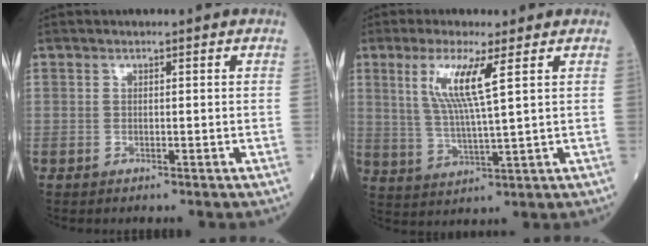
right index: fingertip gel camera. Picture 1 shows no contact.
{"total": 7.9, "force": [3.0, -0.3, 7.3], "torque": [-0.152, -0.006, 0.064]}